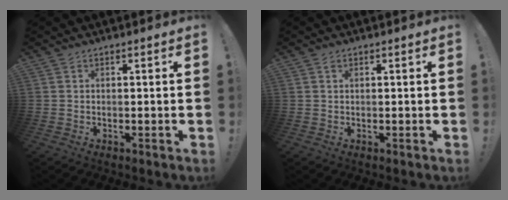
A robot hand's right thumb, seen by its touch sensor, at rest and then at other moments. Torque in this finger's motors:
{"motor_torque": [-0.05, -0.10, 0.31, -0.25, 0.00]}